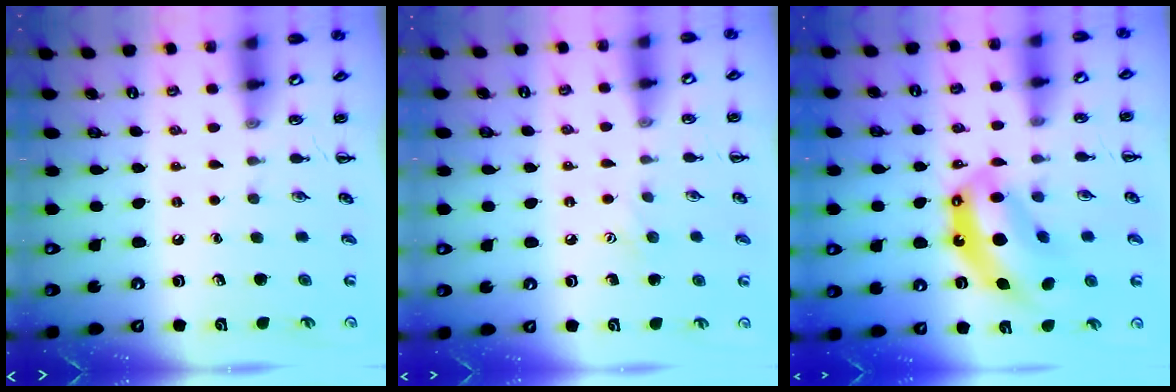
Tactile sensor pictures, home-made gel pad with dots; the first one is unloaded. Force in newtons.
{"total": 5.4, "press": 5.3, "slide": 1.3}
{"total": 13.3, "press": 12.8, "slide": 3.7}